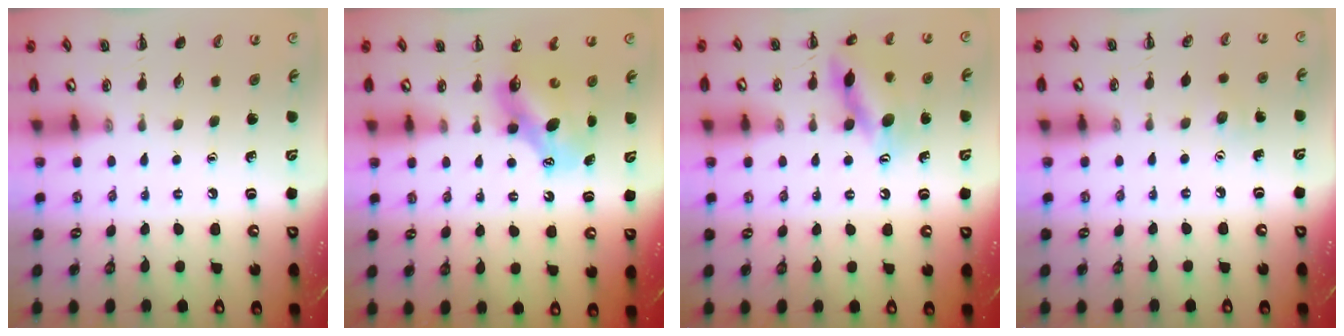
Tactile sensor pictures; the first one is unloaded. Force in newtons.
{"total": 8.8, "press": 8.6, "slide": 1.6}
{"total": 14.1, "press": 14.0, "slide": 1.2}
{"total": 4.2, "press": 4.1, "slide": 0.9}